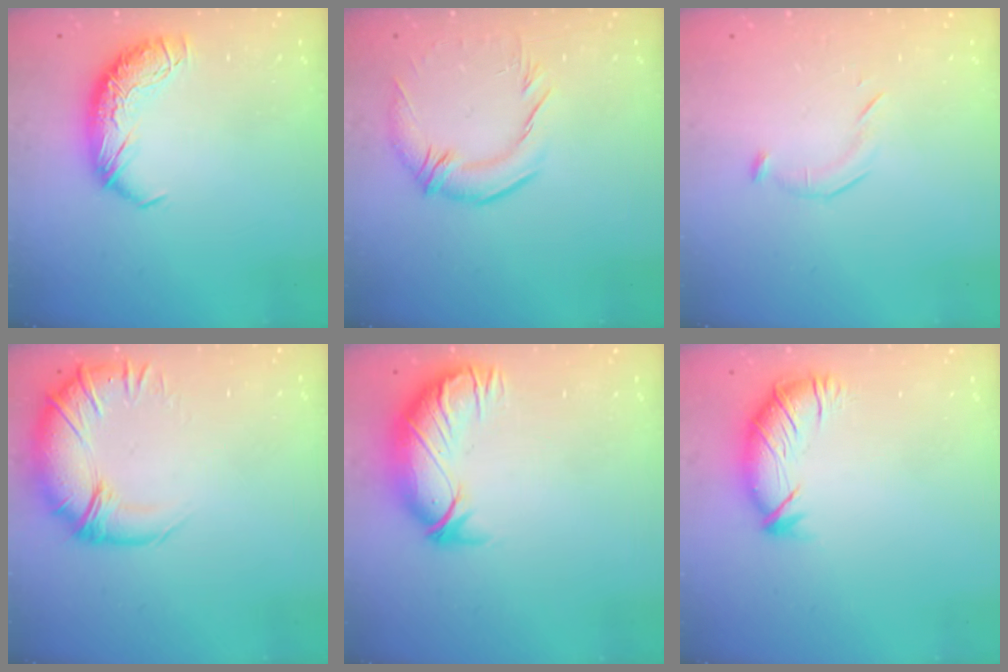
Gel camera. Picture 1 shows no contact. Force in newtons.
{"total": 3.0, "press": 1.4, "slide": 2.6}
{"total": 5.4, "press": 5.3, "slide": 1.0}
{"total": 2.9, "press": 0.7, "slide": 2.8}
{"total": 3.0, "press": 0.4, "slide": 2.9}
{"total": 2.9, "press": 2.0, "slide": 2.0}